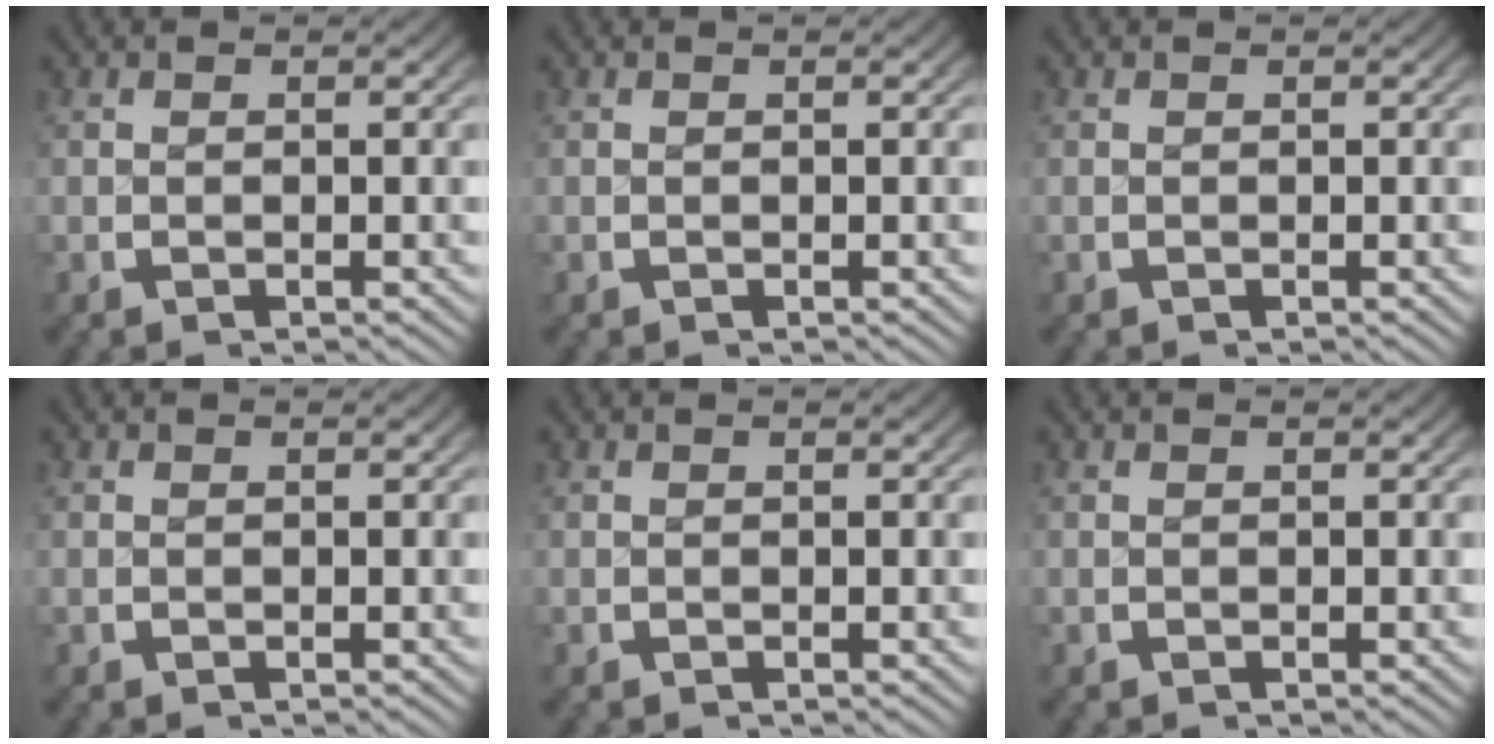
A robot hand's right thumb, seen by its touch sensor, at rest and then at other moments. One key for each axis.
{"total": 0.0}
{"total": 0.0}
{"total": 0.0}
{"total": 0.0}
{"total": 0.0}